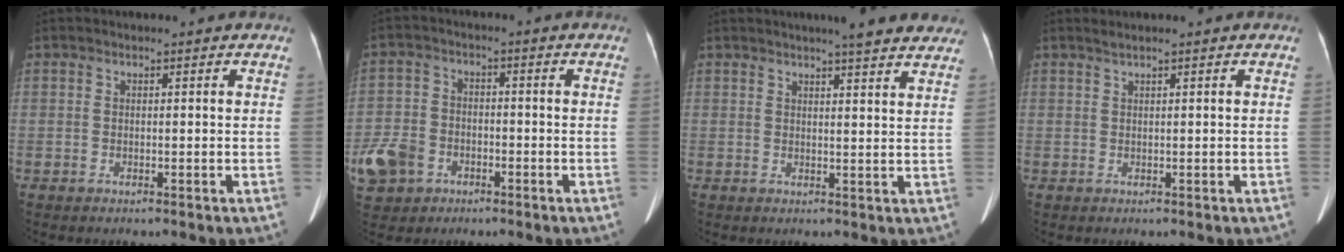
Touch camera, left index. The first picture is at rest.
{"total": 8.6, "force": [-4.2, 6.4, 3.9], "torque": [-0.103, 0.007, -0.071]}
{"total": 10.2, "force": [8.8, 1.0, 5.1], "torque": [-0.054, 0.007, 0.089]}
{"total": 0.9, "force": [0.7, -0.2, 0.5], "torque": [-0.016, 0.008, 0.020]}